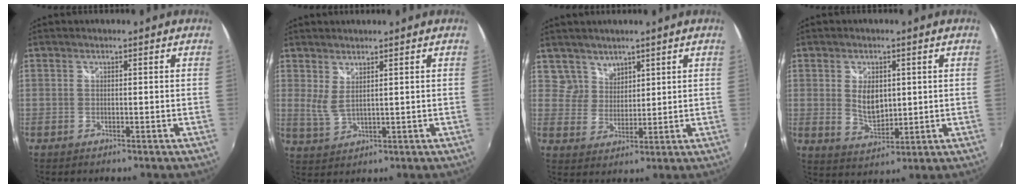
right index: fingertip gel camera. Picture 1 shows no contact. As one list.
[{"total": 3.2, "force": [2.1, 0.6, 2.4], "torque": [-0.048, -0.005, 0.042]}, {"total": 4.6, "force": [3.5, 3.0, -0.2], "torque": [0.015, 0.015, 0.070]}, {"total": 6.0, "force": [1.2, 3.6, 4.7], "torque": [-0.084, -0.001, 0.029]}]